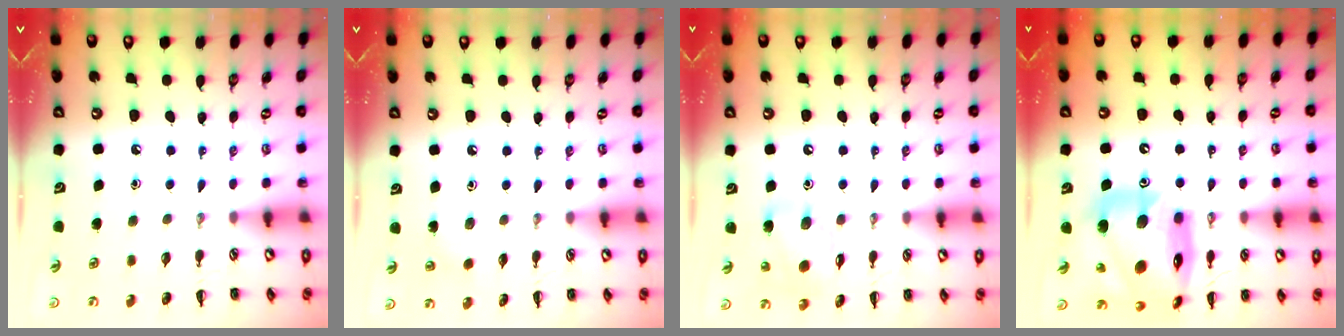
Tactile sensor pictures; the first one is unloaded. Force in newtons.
{"total": 1.4, "press": 1.3, "slide": 0.5}
{"total": 12.9, "press": 12.6, "slide": 2.9}
{"total": 20.6, "press": 20.0, "slide": 5.1}